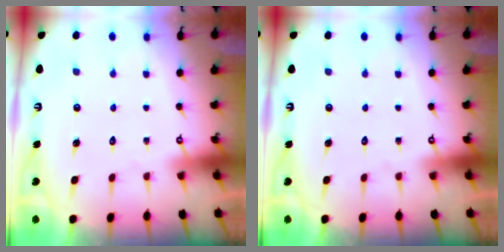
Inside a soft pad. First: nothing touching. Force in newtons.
{"total": 0.0}